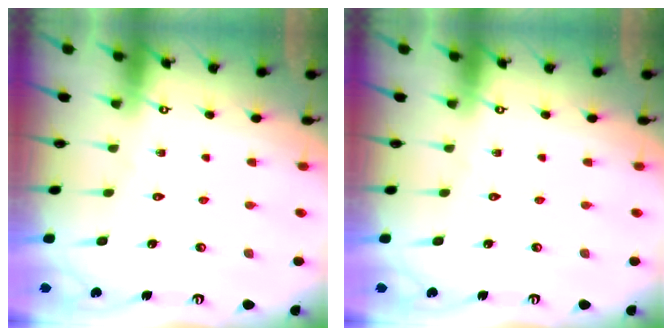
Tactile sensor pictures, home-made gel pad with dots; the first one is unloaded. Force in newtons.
{"total": 0.0}